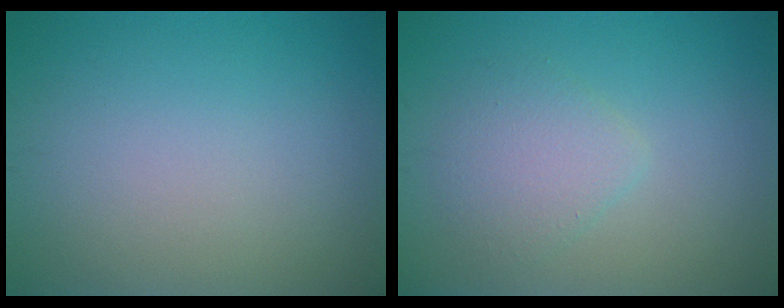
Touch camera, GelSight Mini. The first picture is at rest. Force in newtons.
{"total": 2.5, "press": 2.5, "slide": 0.2}